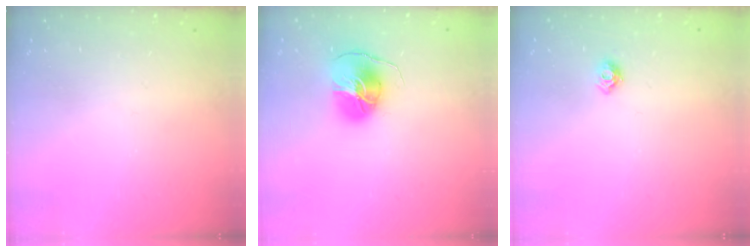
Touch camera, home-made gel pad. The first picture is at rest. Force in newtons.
{"total": 8.7, "press": 8.7, "slide": 0.7}
{"total": 6.1, "press": 6.0, "slide": 0.9}